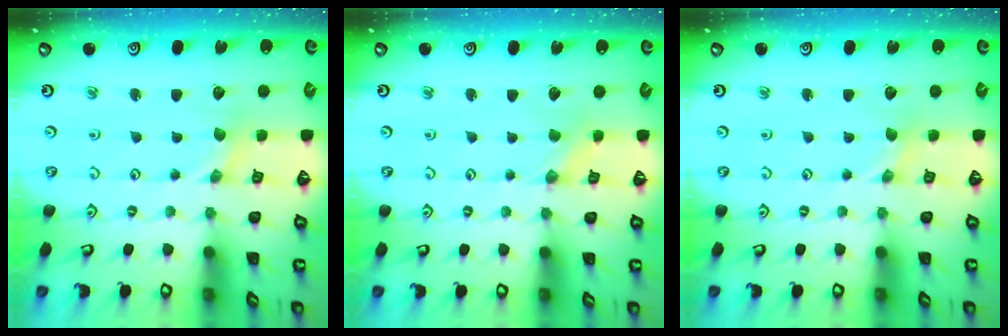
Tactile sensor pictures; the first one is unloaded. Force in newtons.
{"total": 0.0}
{"total": 0.0}